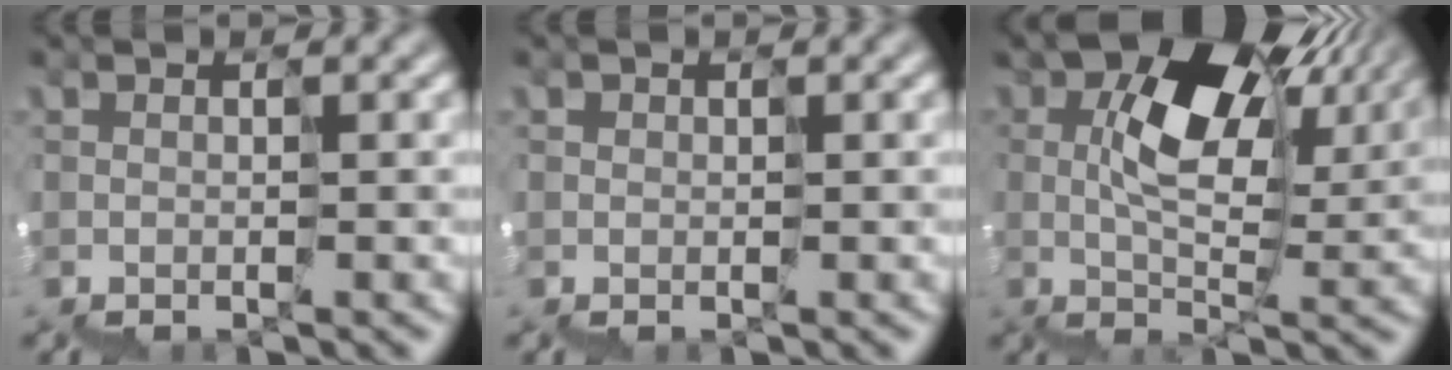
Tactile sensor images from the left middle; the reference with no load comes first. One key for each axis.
{"total": 0.8, "fx": 0.5, "fy": 0.6, "fz": 0.1, "tx": -0.013, "ty": 0.004, "tz": 0.008}
{"total": 7.8, "fx": 3.6, "fy": 3.6, "fz": 5.9, "tx": -0.102, "ty": 0.020, "tz": 0.056}